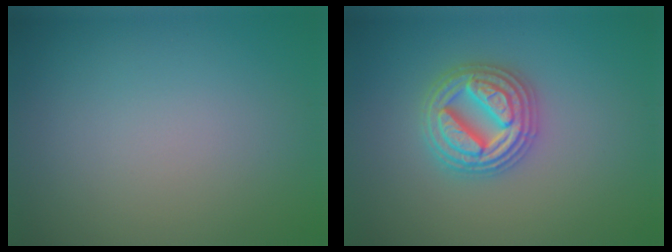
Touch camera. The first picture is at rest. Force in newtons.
{"total": 4.9, "press": 4.9, "slide": 0.7}